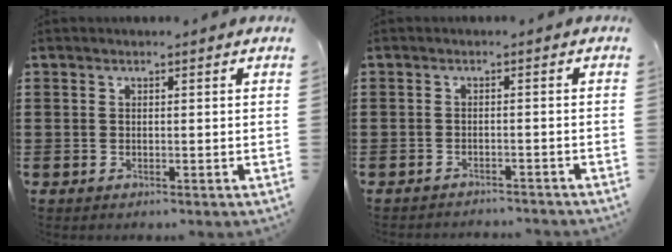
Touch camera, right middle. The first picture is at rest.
{"total": 1.5, "force": [-1.5, 0.0, 0.0], "torque": [-0.006, 0.001, -0.032]}